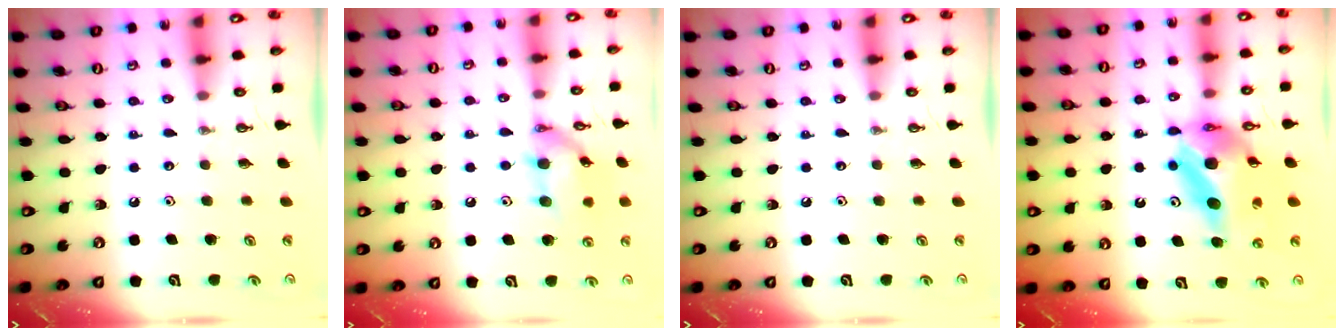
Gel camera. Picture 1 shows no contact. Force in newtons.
{"total": 13.9, "press": 13.9, "slide": 0.8}
{"total": 0.0}
{"total": 16.0, "press": 15.9, "slide": 1.7}